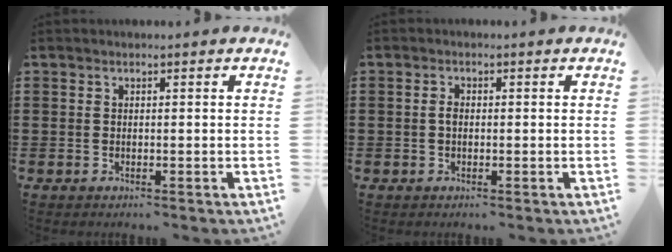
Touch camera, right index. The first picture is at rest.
{"total": 1.4, "force": [-0.1, 0.7, 1.2], "torque": [-0.024, 0.003, -0.003]}